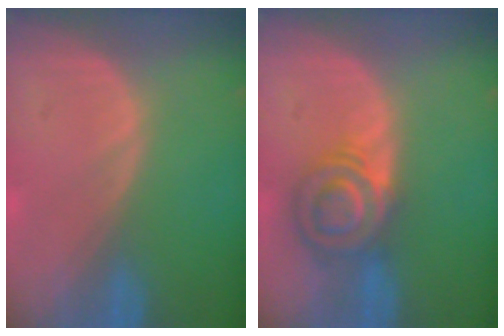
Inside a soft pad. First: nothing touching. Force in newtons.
{"total": 6.2, "press": 6.1, "slide": 1.2}